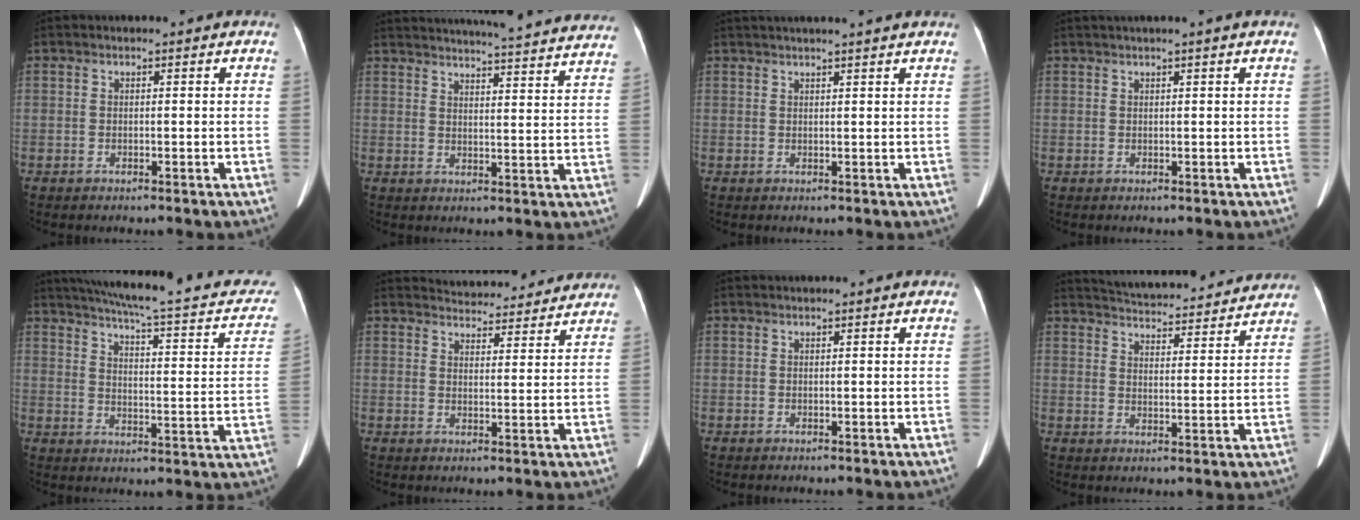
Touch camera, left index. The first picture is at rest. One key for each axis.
{"total": 30.6, "fx": 28.9, "fy": 2.2, "fz": 9.6, "tx": -0.152, "ty": -0.057, "tz": 0.342}
{"total": 7.8, "fx": 6.8, "fy": -0.8, "fz": 3.8, "tx": -0.052, "ty": 0.033, "tz": 0.083}
{"total": 1.6, "fx": 1.1, "fy": -0.6, "fz": 1.0, "tx": -0.020, "ty": 0.005, "tz": 0.029}
{"total": 23.9, "fx": 19.2, "fy": 4.8, "fz": 13.4, "tx": -0.187, "ty": 0.004, "tz": 0.228}
{"total": 12.5, "fx": 12.0, "fy": 2.6, "fz": 2.5, "tx": -0.019, "ty": 0.011, "tz": 0.145}
{"total": 0.0}
{"total": 18.7, "fx": 17.6, "fy": 3.0, "fz": 5.6, "tx": -0.088, "ty": 0.015, "tz": 0.234}